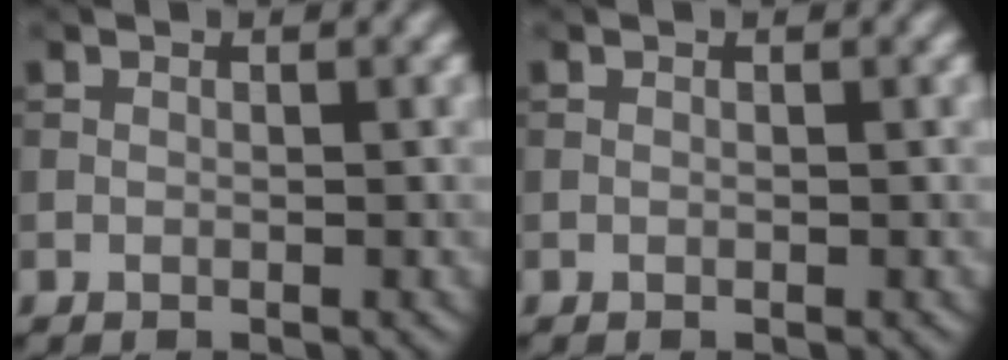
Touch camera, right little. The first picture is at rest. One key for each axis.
{"total": 0.0}